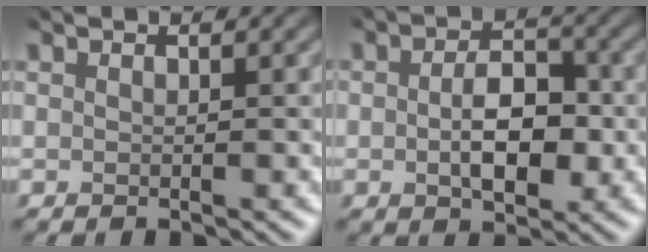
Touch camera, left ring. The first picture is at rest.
{"total": 3.7, "force": [-2.3, 2.0, 2.1], "torque": [-0.065, -0.022, -0.007]}